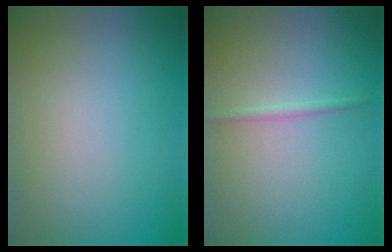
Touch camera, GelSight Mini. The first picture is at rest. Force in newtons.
{"total": 0.8, "press": 0.8, "slide": 0.1}